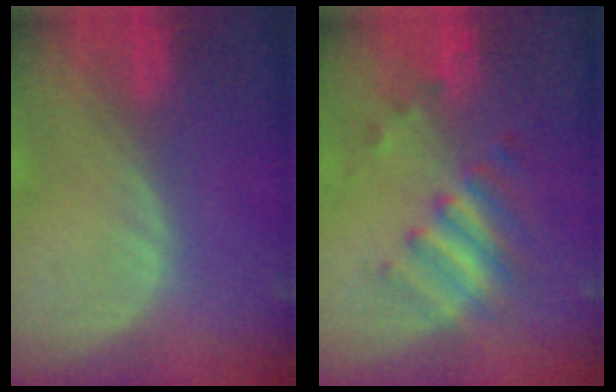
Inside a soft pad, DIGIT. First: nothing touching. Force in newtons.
{"total": 5.8, "press": 5.7, "slide": 0.9}